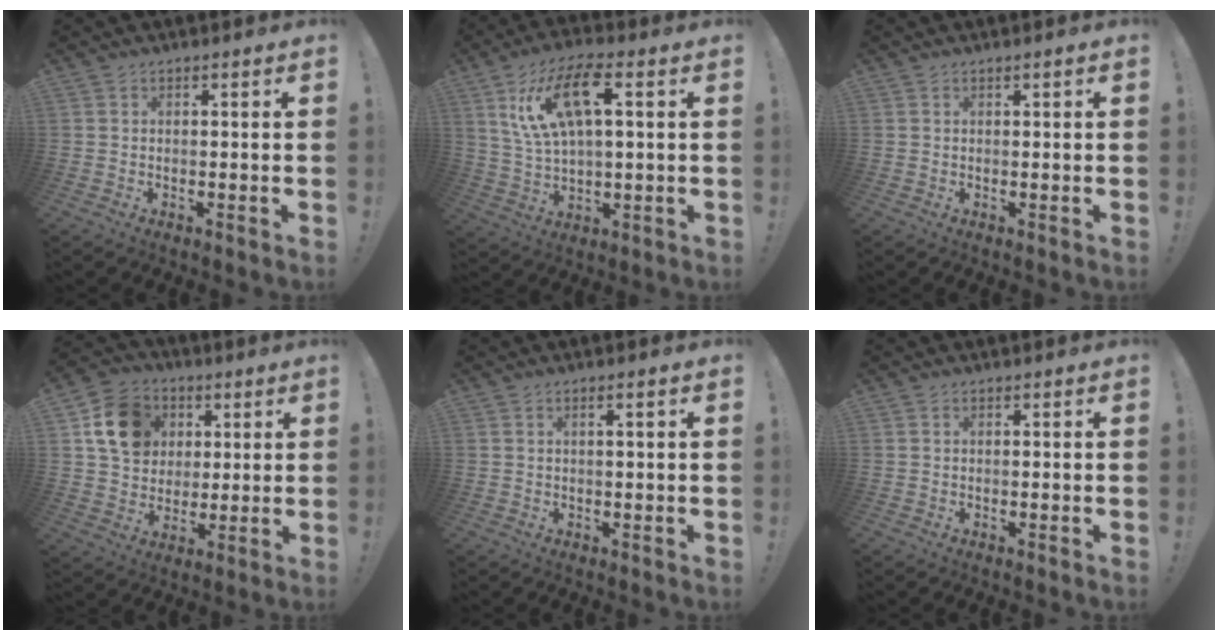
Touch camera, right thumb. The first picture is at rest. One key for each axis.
{"total": 14.8, "fx": 5.5, "fy": 5.7, "fz": 12.5, "tx": -0.233, "ty": -0.003, "tz": 0.093}
{"total": 0.9, "fx": 0.4, "fy": -0.1, "fz": 0.8, "tx": -0.007, "ty": -0.002, "tz": 0.003}
{"total": 14.8, "fx": 4.8, "fy": 12.2, "fz": 6.8, "tx": -0.088, "ty": -0.008, "tz": 0.100}
{"total": 1.8, "fx": 0.4, "fy": -0.3, "fz": 1.8, "tx": -0.032, "ty": -0.002, "tz": 0.005}
{"total": 0.0}